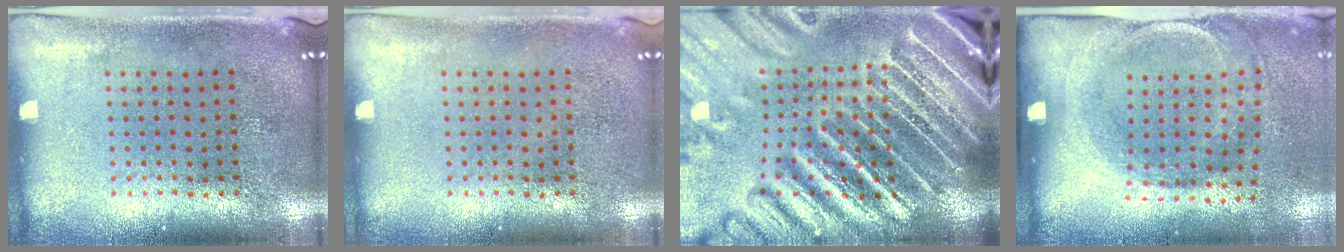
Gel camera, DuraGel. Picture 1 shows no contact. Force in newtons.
{"total": 0.0}
{"total": 5.7, "press": 4.9, "slide": 2.9}
{"total": 1.8, "press": 1.2, "slide": 1.3}